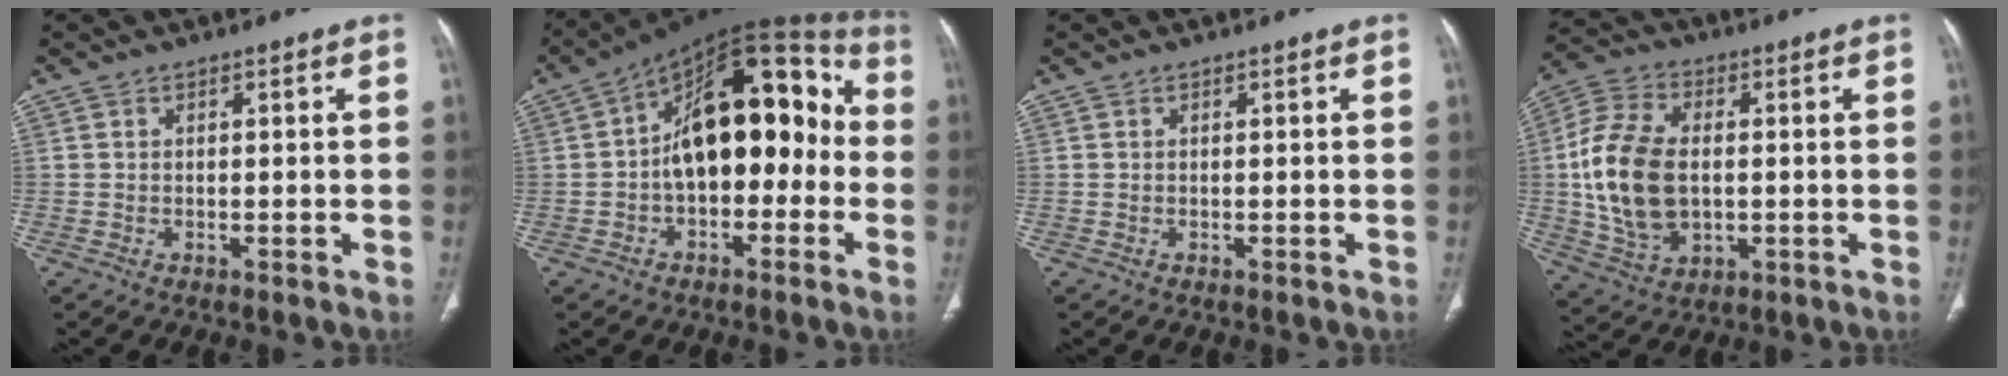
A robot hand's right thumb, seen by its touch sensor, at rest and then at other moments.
{"total": 20.7, "force": [-0.9, 11.5, 17.2], "torque": [-0.230, 0.055, -0.023]}
{"total": 0.0}
{"total": 16.2, "force": [0.0, 10.2, 12.6], "torque": [-0.252, 0.005, 0.006]}